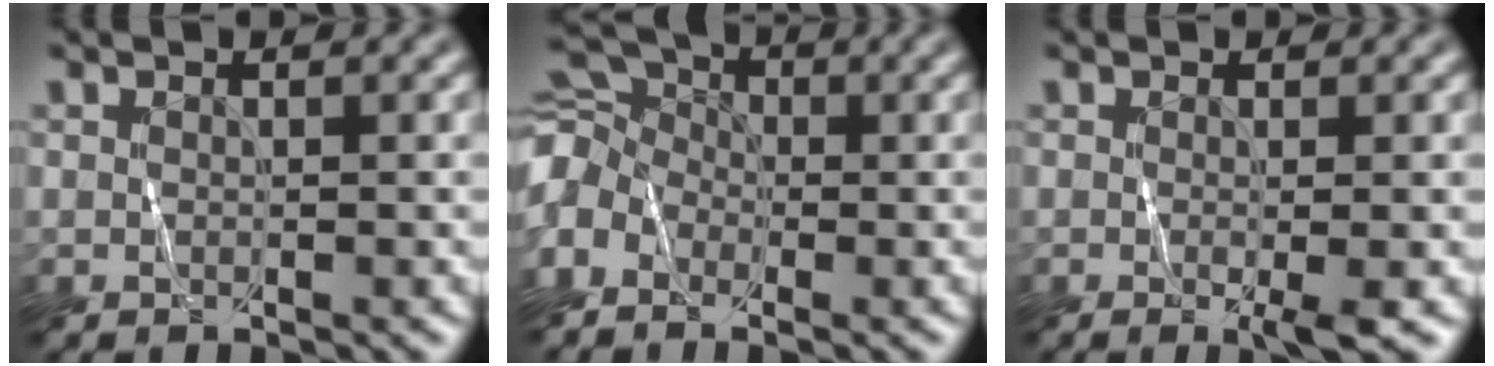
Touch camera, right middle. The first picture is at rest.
{"total": 7.2, "force": [-2.0, 5.0, 4.8], "torque": [-0.118, 0.016, -0.050]}
{"total": 2.2, "force": [-0.3, 0.2, 2.2], "torque": [-0.037, -0.009, -0.005]}